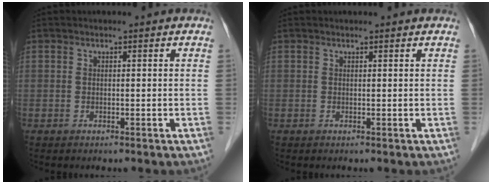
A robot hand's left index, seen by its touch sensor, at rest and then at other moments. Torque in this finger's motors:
{"motor_torque": [0.13, 0.03, -0.01, -0.01]}